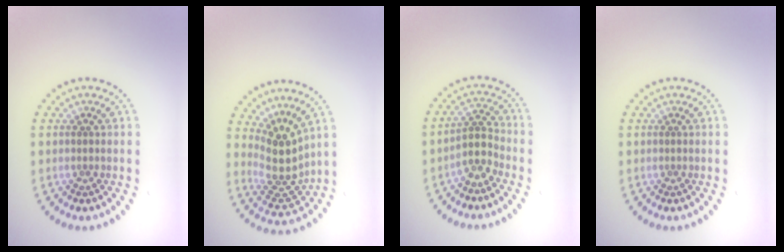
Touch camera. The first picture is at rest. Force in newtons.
{"total": 4.1, "press": 2.9, "slide": 2.9}
{"total": 2.6, "press": 2.0, "slide": 1.7}
{"total": 0.0}